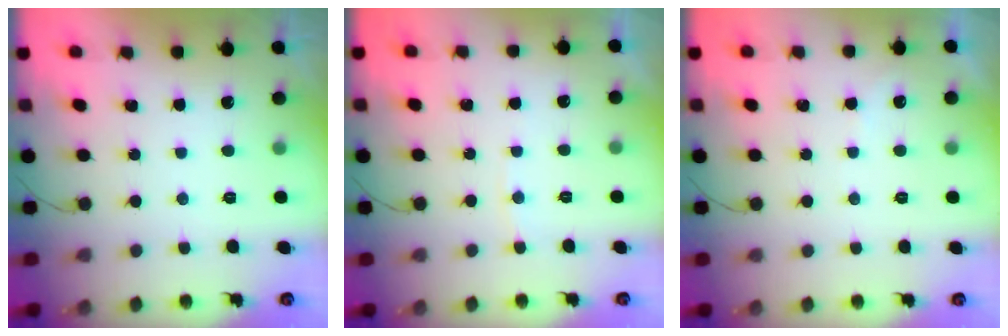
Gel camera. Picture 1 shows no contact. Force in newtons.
{"total": 2.9, "press": 2.9, "slide": 0.3}
{"total": 4.0, "press": 3.9, "slide": 0.6}